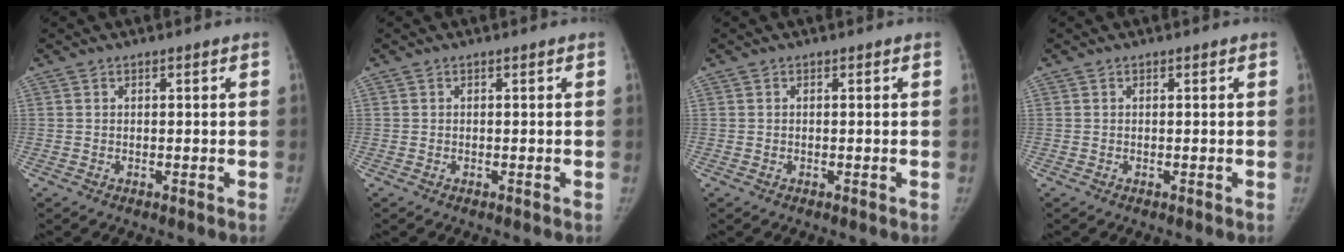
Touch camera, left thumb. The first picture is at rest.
{"total": 0.0}
{"total": 0.0}
{"total": 0.0}